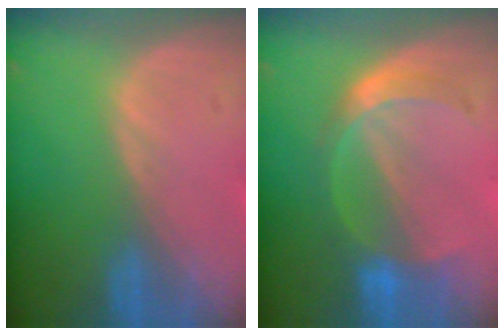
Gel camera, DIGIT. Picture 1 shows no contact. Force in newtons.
{"total": 5.8, "press": 5.3, "slide": 2.3}